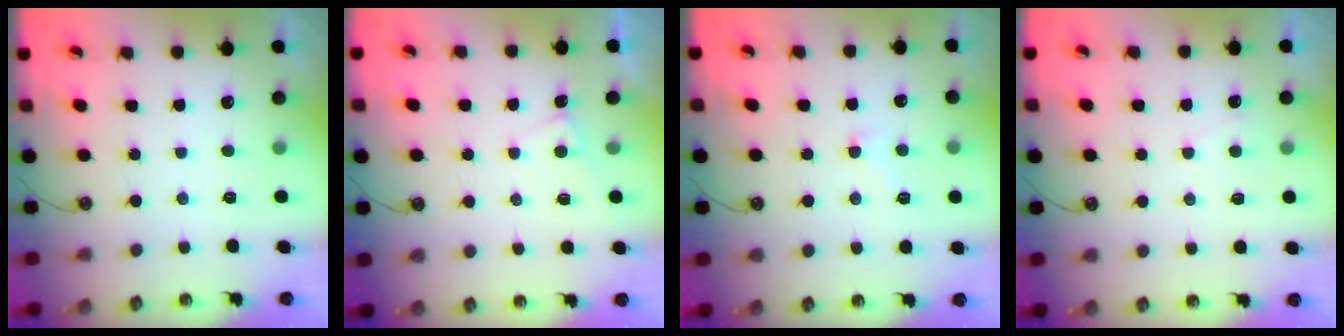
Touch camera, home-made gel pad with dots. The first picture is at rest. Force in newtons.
{"total": 1.3, "press": 1.3, "slide": 0.2}
{"total": 0.8, "press": 0.5, "slide": 0.7}
{"total": 1.9, "press": 1.9, "slide": 0.3}